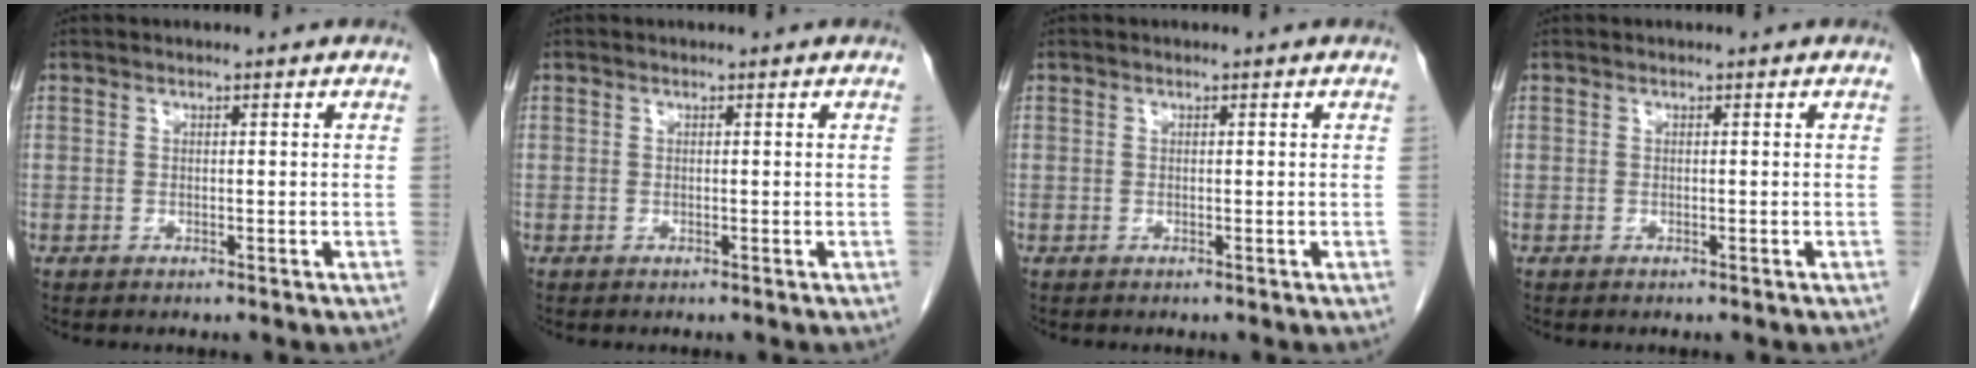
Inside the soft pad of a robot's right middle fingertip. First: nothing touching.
{"total": 0.0}
{"total": 0.0}
{"total": 0.0}